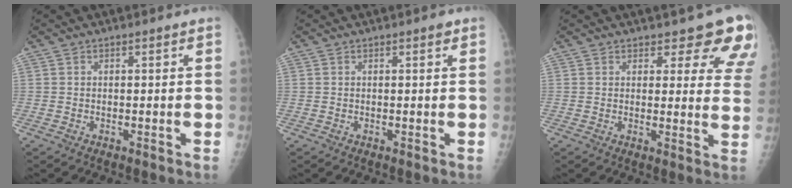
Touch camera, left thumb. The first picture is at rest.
{"total": 1.2, "force": [0.8, 0.3, 0.8], "torque": [-0.012, -0.003, 0.009]}
{"total": 10.7, "force": [8.8, 4.3, 4.3], "torque": [0.004, -0.051, 0.076]}